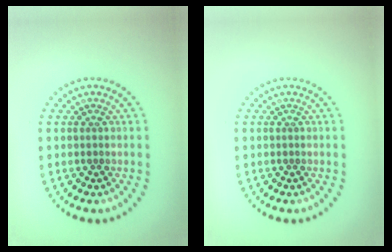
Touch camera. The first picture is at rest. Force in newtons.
{"total": 0.0}